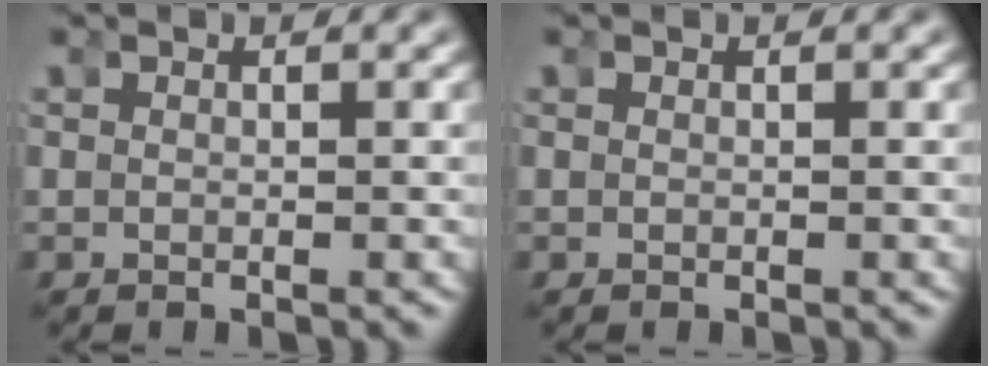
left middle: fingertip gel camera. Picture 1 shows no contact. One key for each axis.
{"total": 0.0}